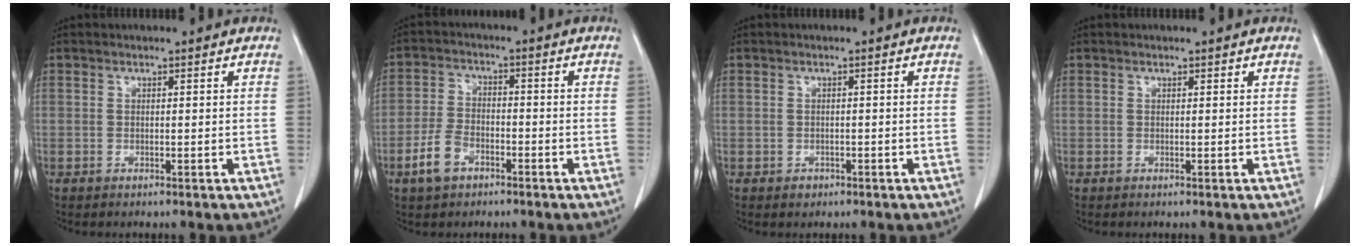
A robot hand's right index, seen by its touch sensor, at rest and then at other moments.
{"total": 5.7, "force": [-3.3, 3.2, 3.4], "torque": [-0.081, 0.005, -0.063]}
{"total": 1.1, "force": [-0.7, 0.9, 0.2], "torque": [-0.003, 0.002, -0.008]}
{"total": 0.0}